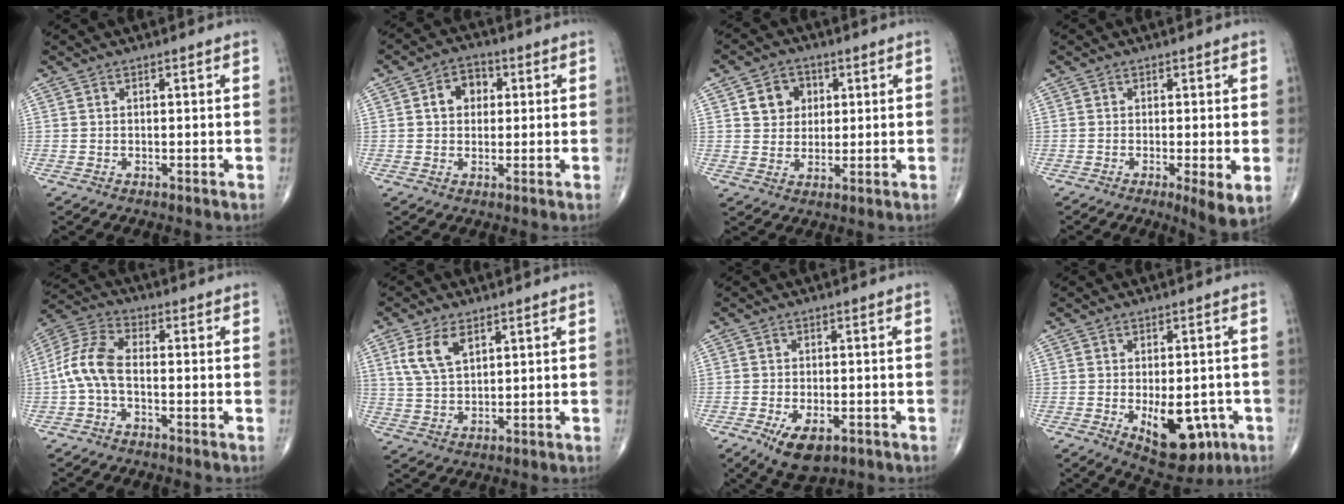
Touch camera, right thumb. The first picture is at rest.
{"total": 5.8, "force": [1.1, 4.5, 3.4], "torque": [-0.033, 0.012, 0.011]}
{"total": 6.5, "force": [1.9, 5.6, 2.7], "torque": [-0.011, -0.004, 0.031]}
{"total": 4.7, "force": [-1.0, 0.9, 4.6], "torque": [-0.079, -0.017, -0.021]}
{"total": 8.4, "force": [-1.4, 4.2, 7.1], "torque": [-0.154, 0.027, -0.041]}
{"total": 7.0, "force": [3.2, 3.7, 5.0], "torque": [-0.094, -0.008, 0.071]}
{"total": 7.4, "force": [-3.5, 3.6, 5.5], "torque": [-0.088, -0.002, -0.050]}
{"total": 11.8, "force": [-3.6, 6.2, 9.4], "torque": [-0.107, -0.001, -0.035]}